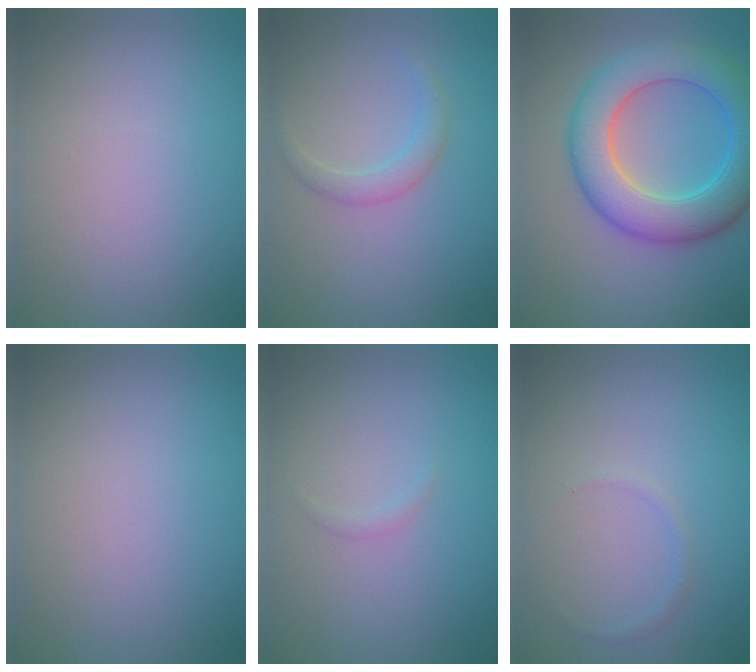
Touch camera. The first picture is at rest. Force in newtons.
{"total": 1.7, "press": 1.7, "slide": 0.1}
{"total": 8.2, "press": 8.2, "slide": 0.4}
{"total": 0.0}
{"total": 0.6, "press": 0.6, "slide": 0.1}
{"total": 0.6, "press": 0.6, "slide": 0.0}